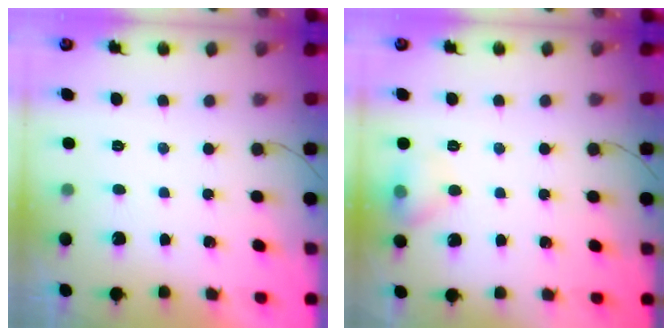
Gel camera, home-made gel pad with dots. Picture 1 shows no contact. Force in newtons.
{"total": 9.9, "press": 7.0, "slide": 7.0}